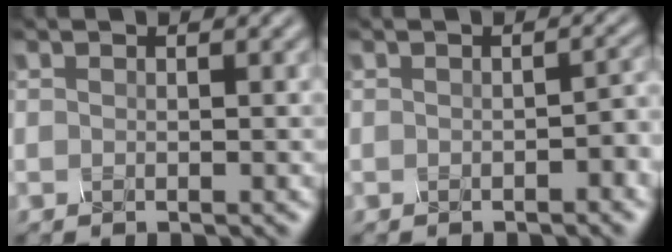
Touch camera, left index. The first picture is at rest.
{"total": 1.5, "force": [-0.5, 0.7, 1.3], "torque": [-0.019, 0.004, -0.006]}